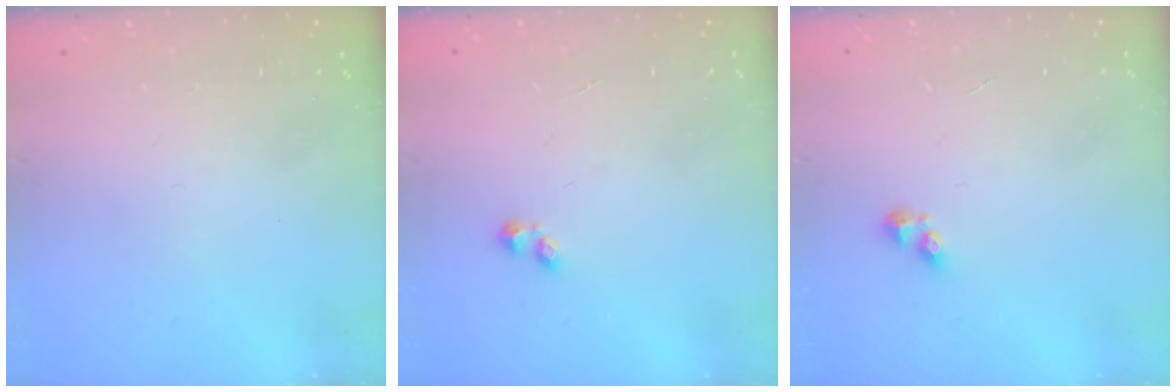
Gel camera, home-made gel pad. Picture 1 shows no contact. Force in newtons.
{"total": 1.2, "press": 1.1, "slide": 0.5}
{"total": 3.0, "press": 3.0, "slide": 0.4}